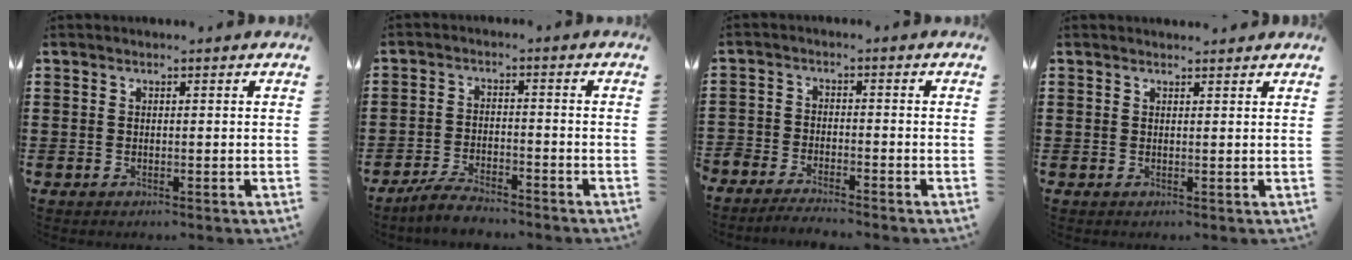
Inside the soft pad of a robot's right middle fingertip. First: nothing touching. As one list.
[{"total": 4.1, "force": [-3.9, 0.6, 1.3], "torque": [-0.030, 0.006, -0.081]}, {"total": 3.4, "force": [-3.4, 0.3, -0.2], "torque": [-0.003, 0.002, -0.073]}, {"total": 0.8, "force": [0.8, 0.1, 0.1], "torque": [0.004, -0.003, 0.013]}]